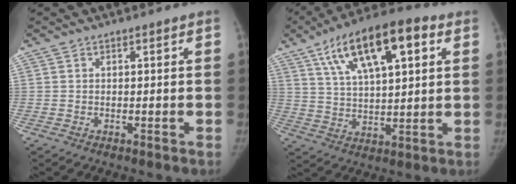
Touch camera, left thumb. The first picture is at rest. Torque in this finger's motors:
{"motor_torque": [0.56, 1.03, 1.38, -1.39, 0.19]}